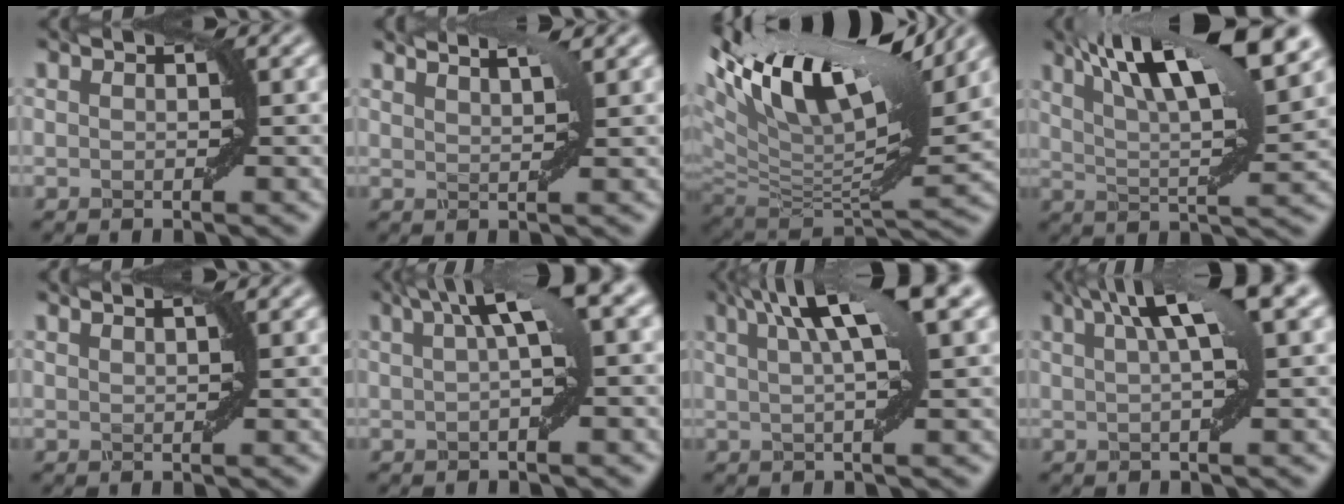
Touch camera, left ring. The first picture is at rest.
{"total": 4.3, "force": [3.4, 1.1, 2.3], "torque": [-0.013, 0.021, 0.020]}
{"total": 16.6, "force": [9.2, 6.6, 12.2], "torque": [-0.239, 0.042, 0.154]}
{"total": 12.8, "force": [6.8, 3.2, 10.3], "torque": [-0.147, 0.025, 0.097]}
{"total": 2.2, "force": [1.6, 0.6, 1.2], "torque": [-0.001, -0.001, 0.000]}
{"total": 6.0, "force": [2.2, 1.1, 5.5], "torque": [-0.071, 0.018, 0.027]}
{"total": 7.4, "force": [3.3, 1.3, 6.5], "torque": [-0.091, 0.019, 0.052]}
{"total": 6.6, "force": [3.0, 1.0, 5.8], "torque": [-0.074, 0.018, 0.043]}